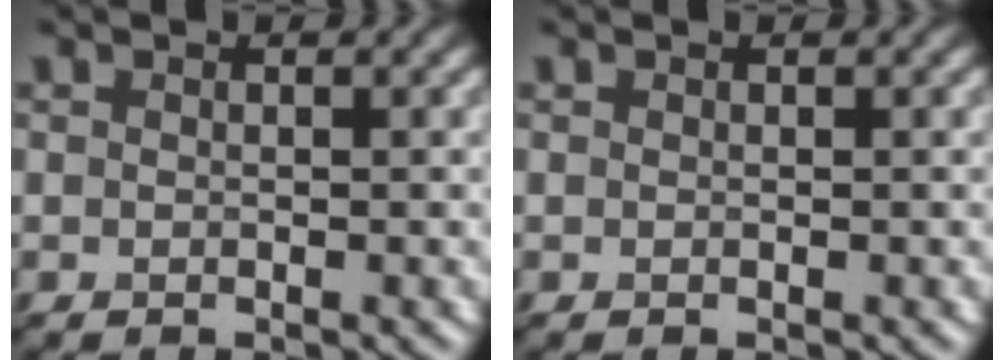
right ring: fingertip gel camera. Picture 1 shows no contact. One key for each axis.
{"total": 0.0}